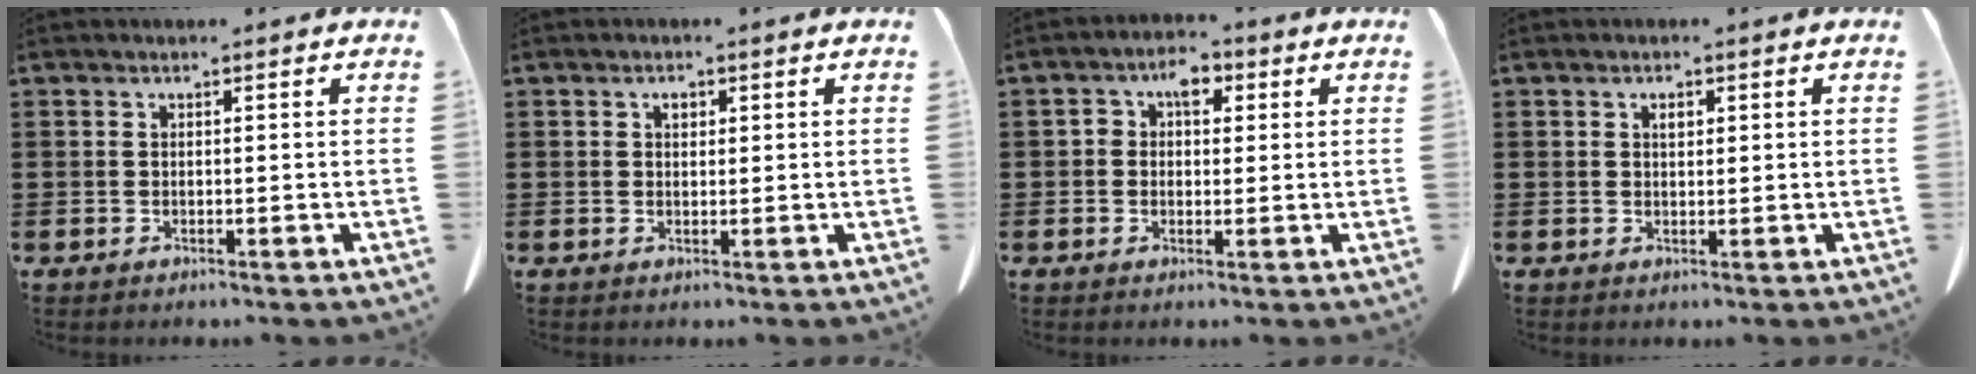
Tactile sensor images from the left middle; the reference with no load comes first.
{"total": 1.2, "force": [0.6, 0.7, 0.8], "torque": [-0.010, 0.002, 0.008]}
{"total": 3.8, "force": [1.1, 2.6, 2.6], "torque": [-0.052, 0.010, 0.014]}
{"total": 1.1, "force": [0.5, 0.6, 0.8], "torque": [-0.010, 0.002, 0.007]}